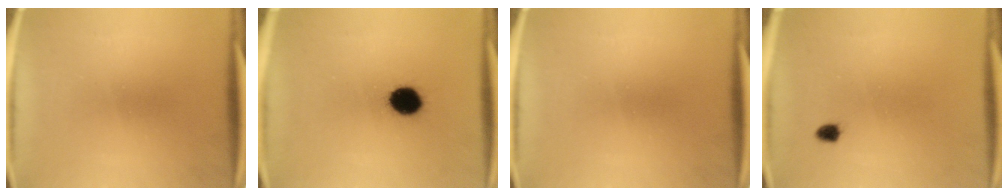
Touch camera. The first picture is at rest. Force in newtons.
{"total": 8.2}
{"total": 0.0}
{"total": 1.2}